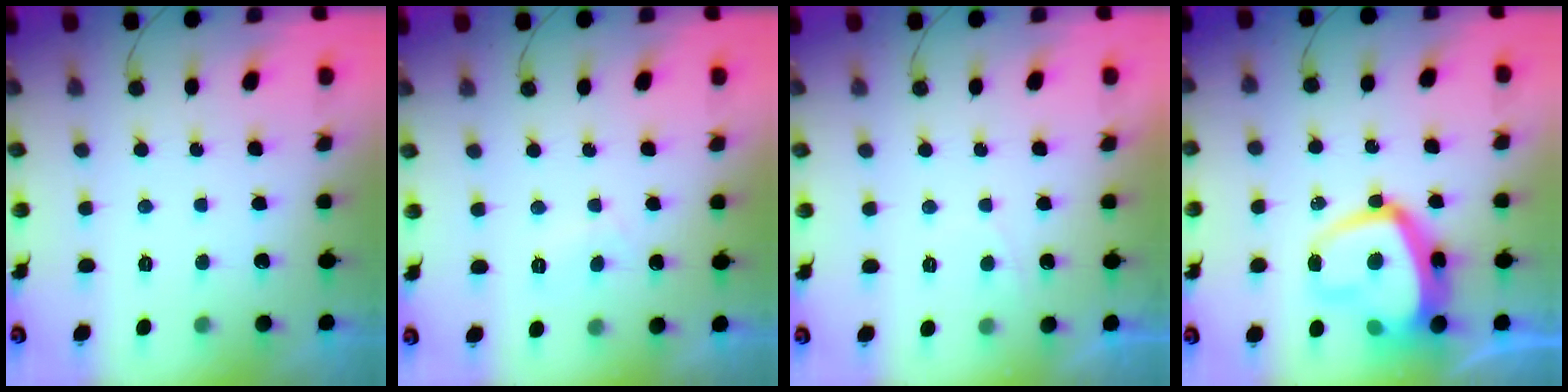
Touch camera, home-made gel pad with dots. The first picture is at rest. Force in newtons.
{"total": 2.2, "press": 2.1, "slide": 0.7}
{"total": 1.9, "press": 1.8, "slide": 0.6}
{"total": 18.3, "press": 18.2, "slide": 1.3}